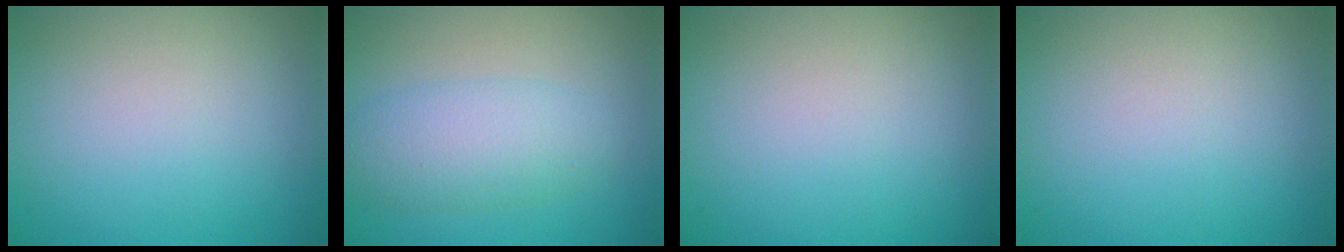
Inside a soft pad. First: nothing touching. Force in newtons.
{"total": 4.0, "press": 4.0, "slide": 0.1}
{"total": 0.0}
{"total": 0.0}